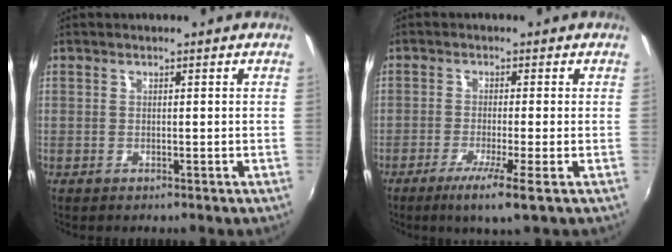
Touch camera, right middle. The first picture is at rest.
{"total": 5.9, "force": [-2.9, -0.6, 5.0], "torque": [-0.107, -0.018, -0.055]}